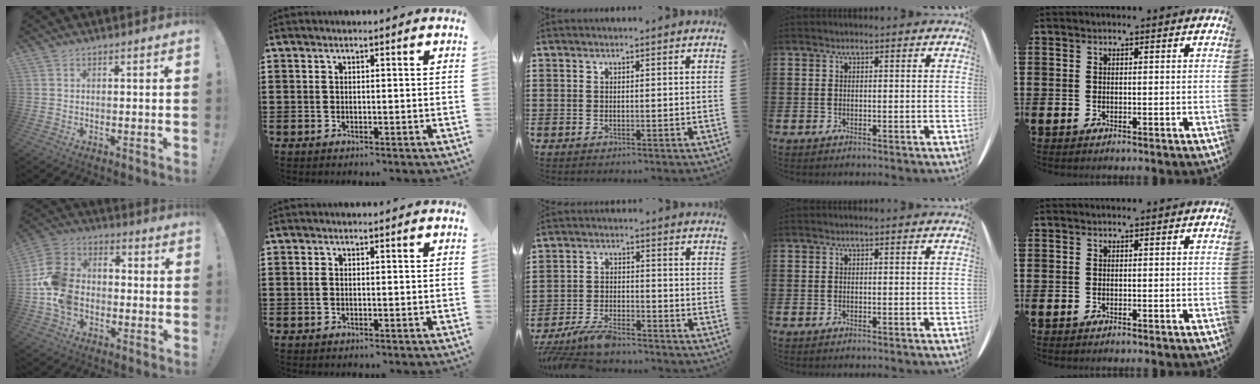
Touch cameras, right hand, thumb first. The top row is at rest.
{"thumb": {"total": 14.1, "force": [-4.6, 10.8, 7.8], "torque": [-0.156, 0.035, -0.082]}, "index": {"total": 0.7, "force": [-0.1, 0.3, 0.6], "torque": [-0.014, 0.001, -0.003]}, "middle": {"total": 5.9, "force": [-5.4, 1.3, 2.0], "torque": [-0.051, 0.001, -0.108]}}